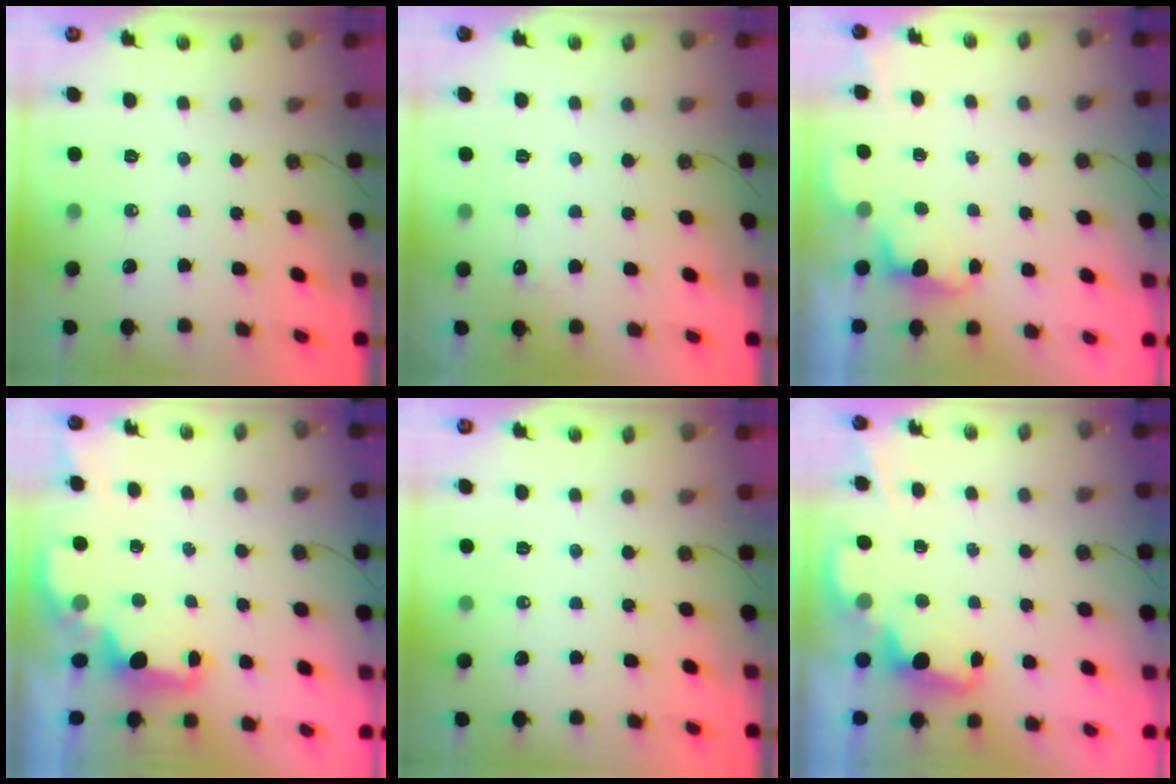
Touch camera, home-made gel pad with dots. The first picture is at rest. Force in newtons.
{"total": 3.9, "press": 3.8, "slide": 1.1}
{"total": 0.9, "press": 0.6, "slide": 0.7}
{"total": 2.1, "press": 2.0, "slide": 0.8}
{"total": 0.0}
{"total": 2.1, "press": 2.1, "slide": 0.5}